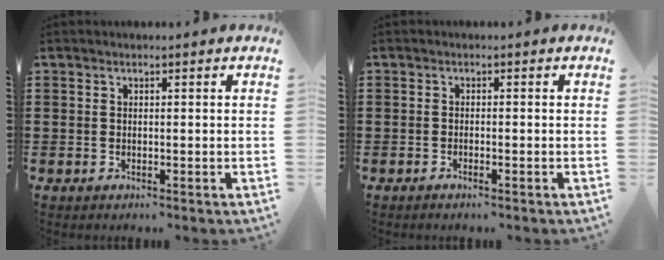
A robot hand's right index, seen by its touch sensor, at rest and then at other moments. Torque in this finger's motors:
{"motor_torque": [-0.03, -0.06, -0.02, 0.02]}